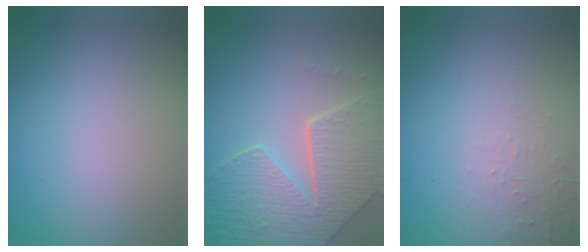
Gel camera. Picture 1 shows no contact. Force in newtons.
{"total": 8.5, "press": 6.1, "slide": 5.9}
{"total": 1.2, "press": 1.2, "slide": 0.3}